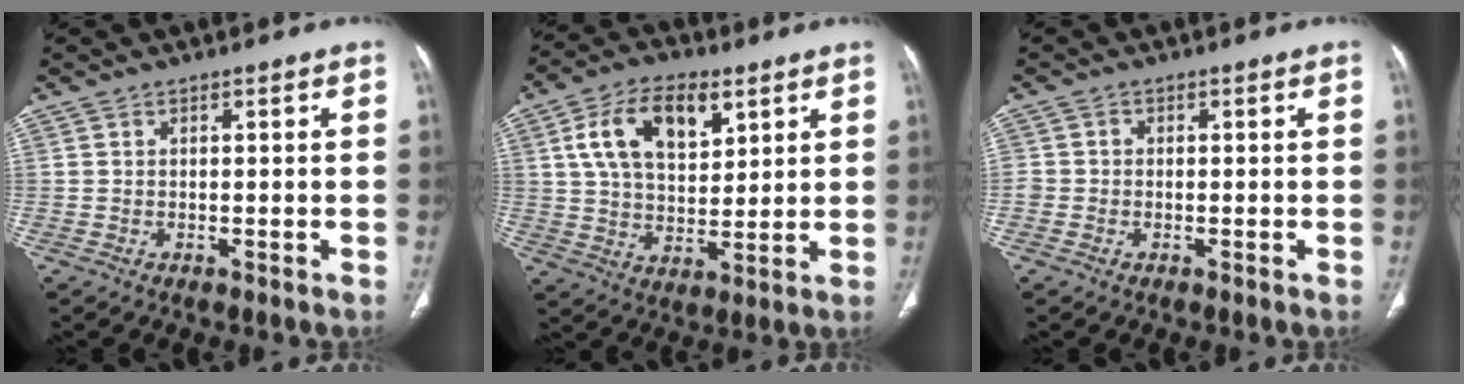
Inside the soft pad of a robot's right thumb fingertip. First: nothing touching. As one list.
[{"total": 14.2, "force": [5.7, 8.1, 10.1], "torque": [-0.155, -0.010, 0.105]}, {"total": 2.0, "force": [-0.5, 1.9, 0.5], "torque": [0.001, 0.008, -0.011]}]